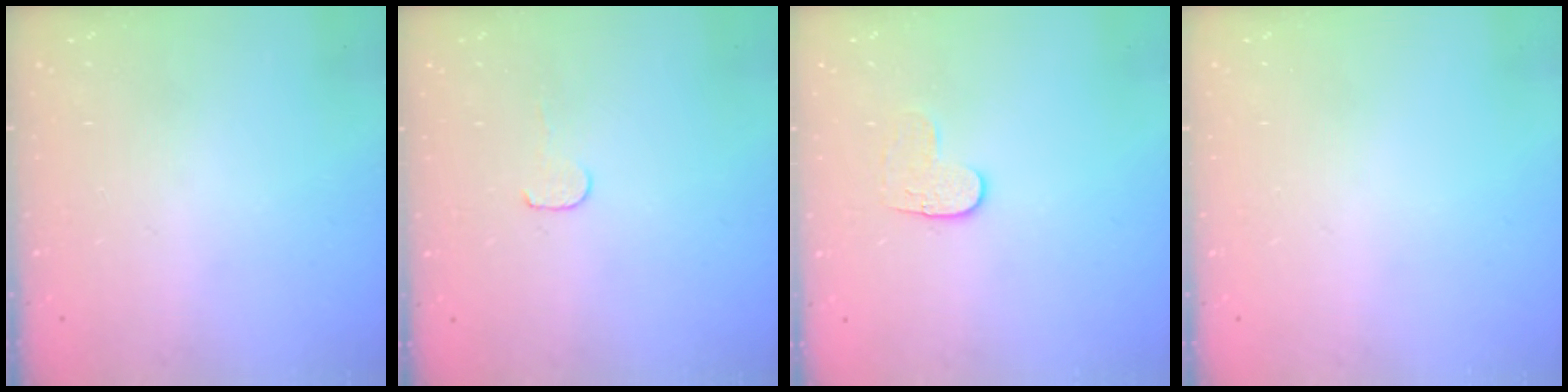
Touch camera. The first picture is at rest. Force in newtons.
{"total": 3.5, "press": 3.5, "slide": 0.4}
{"total": 5.8, "press": 5.8, "slide": 0.6}
{"total": 0.0}